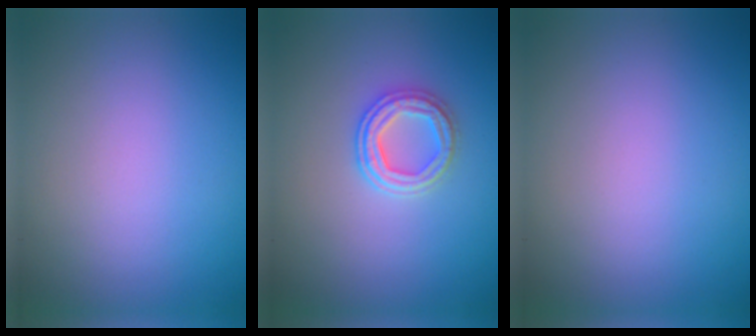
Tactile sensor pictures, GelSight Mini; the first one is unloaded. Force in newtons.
{"total": 3.1, "press": 2.8, "slide": 1.3}
{"total": 0.0}